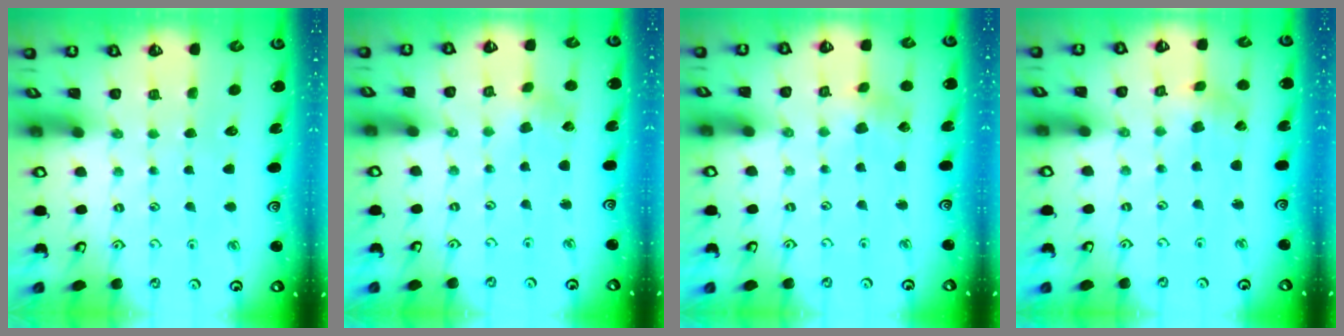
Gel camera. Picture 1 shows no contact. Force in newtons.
{"total": 0.7, "press": 0.7, "slide": 0.0}
{"total": 3.5, "press": 3.4, "slide": 0.6}
{"total": 1.7, "press": 1.7, "slide": 0.3}